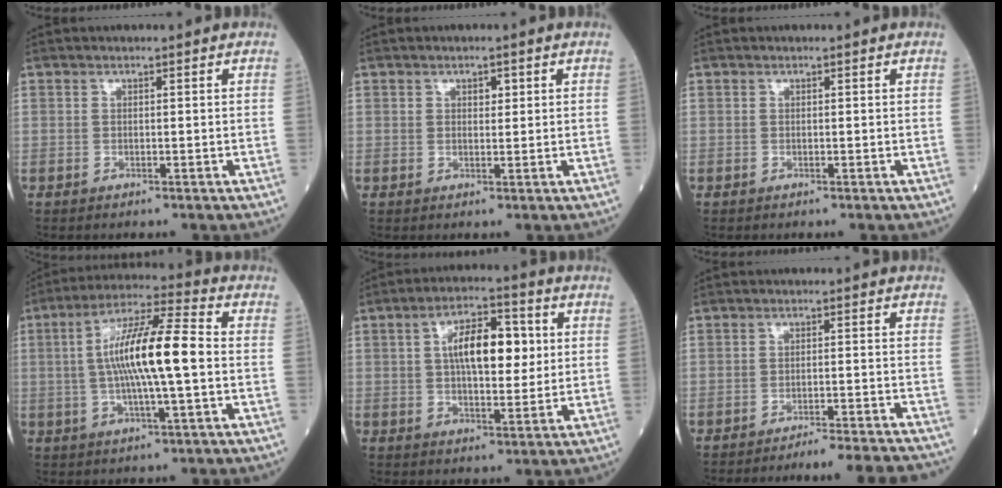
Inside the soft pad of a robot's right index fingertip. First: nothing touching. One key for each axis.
{"total": 1.6, "fx": 0.7, "fy": 1.0, "fz": 1.1, "tx": -0.017, "ty": 0.003, "tz": 0.010}
{"total": 0.0}
{"total": 13.3, "fx": -0.1, "fy": 1.4, "fz": 13.2, "tx": -0.240, "ty": 0.014, "tz": -0.008}
{"total": 10.3, "fx": 2.0, "fy": 4.1, "fz": 9.2, "tx": -0.153, "ty": 0.022, "tz": 0.029}
{"total": 11.9, "fx": -11.4, "fy": -1.0, "fz": 3.2, "tx": -0.011, "ty": -0.017, "tz": -0.145}